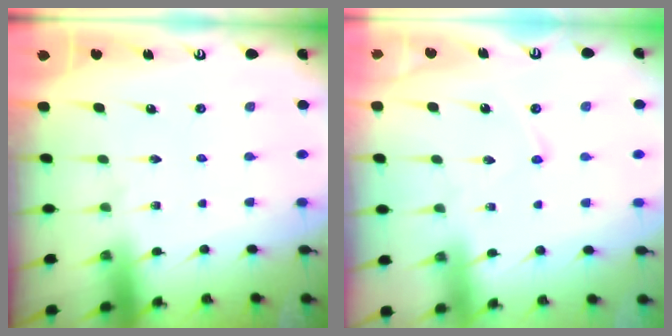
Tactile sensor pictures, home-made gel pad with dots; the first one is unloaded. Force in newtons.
{"total": 2.9, "press": 2.9, "slide": 0.2}